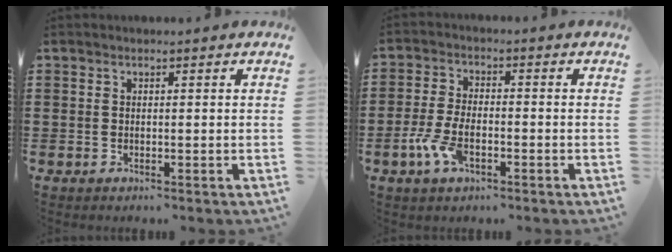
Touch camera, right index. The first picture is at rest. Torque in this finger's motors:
{"motor_torque": [2.14, 0.00, 0.24, 0.11]}